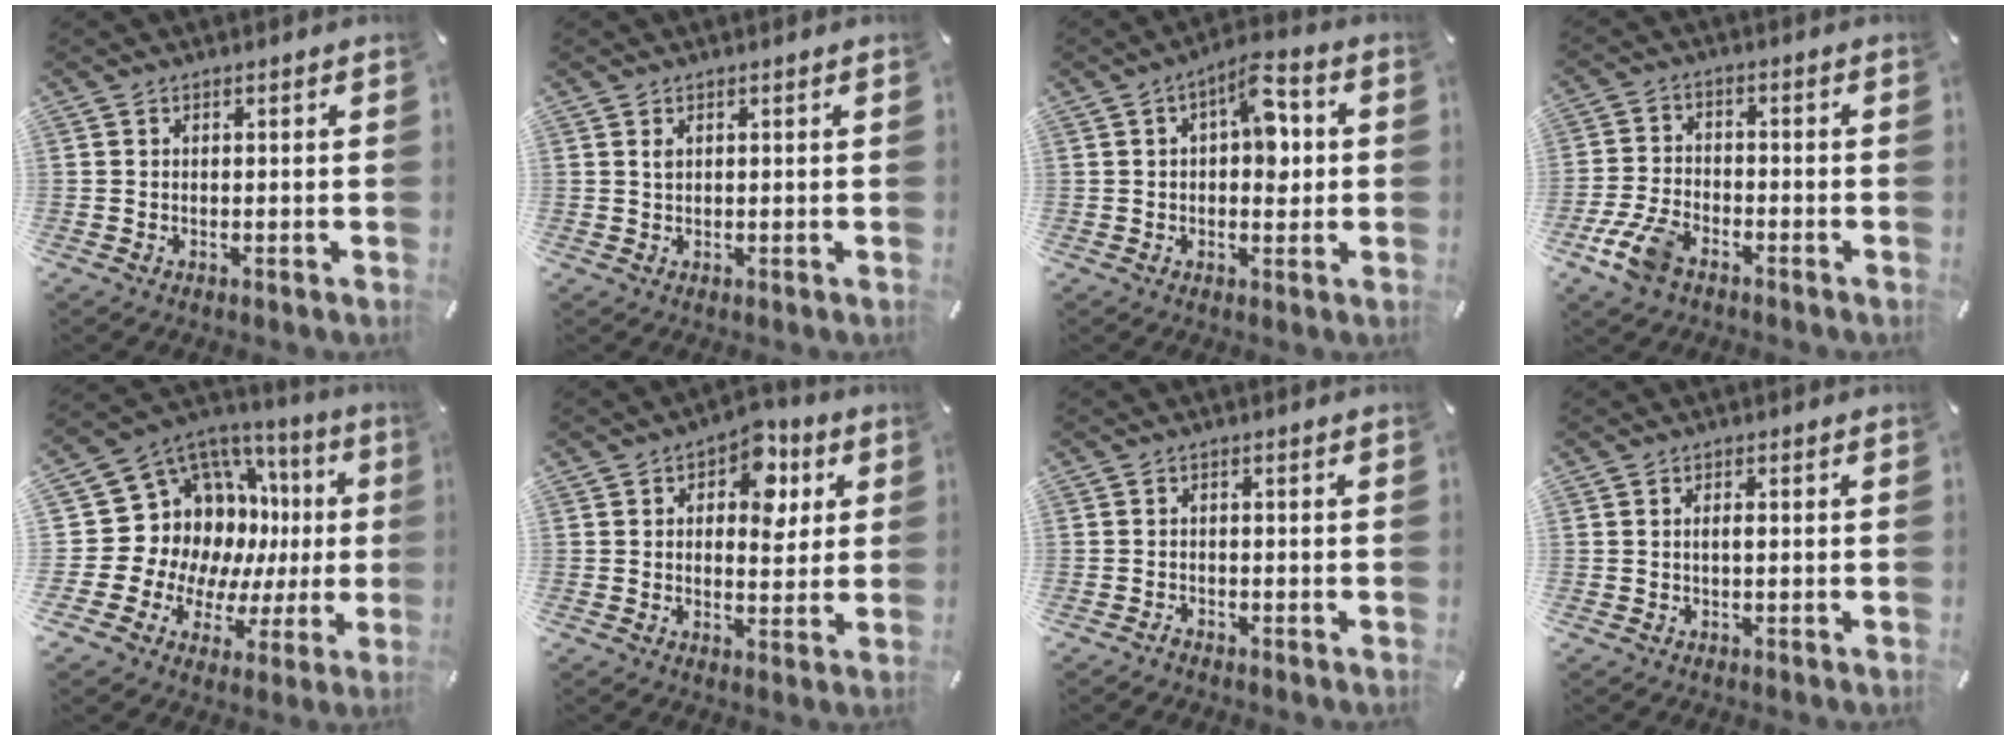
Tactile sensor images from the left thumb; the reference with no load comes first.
{"total": 0.9, "force": [0.4, 0.4, 0.6], "torque": [-0.012, 0.002, 0.008]}
{"total": 9.4, "force": [1.6, 5.0, 7.7], "torque": [-0.096, 0.000, 0.022]}
{"total": 8.4, "force": [-5.0, 4.5, 4.9], "torque": [-0.117, 0.015, -0.097]}
{"total": 13.8, "force": [4.6, 11.9, 5.1], "torque": [-0.084, -0.082, 0.112]}
{"total": 9.9, "force": [3.6, 6.6, 6.4], "torque": [-0.073, -0.016, 0.056]}
{"total": 0.9, "force": [-0.8, 0.2, 0.2], "torque": [-0.005, 0.004, -0.019]}
{"total": 1.0, "force": [0.1, 0.4, 0.9], "torque": [-0.018, 0.002, 0.000]}